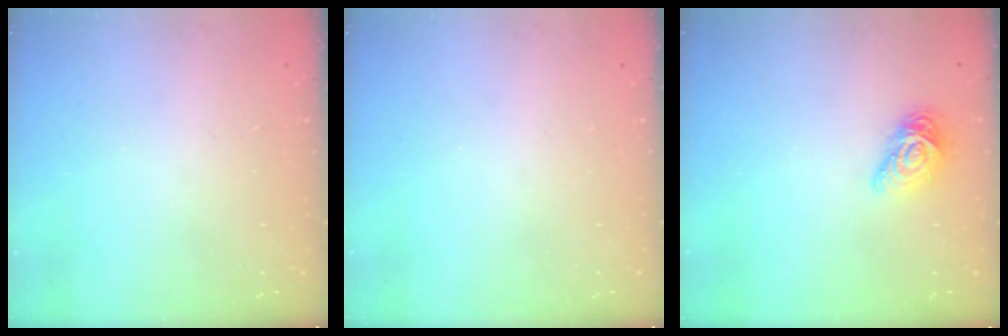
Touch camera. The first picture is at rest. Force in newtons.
{"total": 0.0}
{"total": 9.3, "press": 9.3, "slide": 0.3}